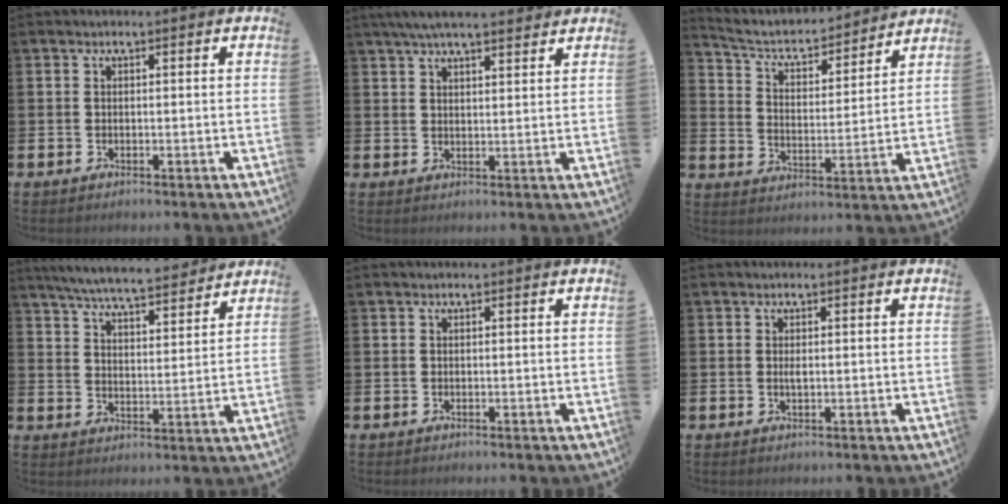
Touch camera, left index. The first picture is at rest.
{"total": 5.1, "force": [4.6, 0.9, 2.0], "torque": [-0.047, -0.010, 0.084]}
{"total": 5.4, "force": [5.0, 1.7, 1.4], "torque": [-0.062, -0.041, 0.079]}
{"total": 6.8, "force": [6.6, 0.5, 1.7], "torque": [-0.051, -0.043, 0.114]}
{"total": 0.0}
{"total": 0.8, "force": [0.2, 0.2, 0.8], "torque": [-0.021, 0.002, 0.004]}